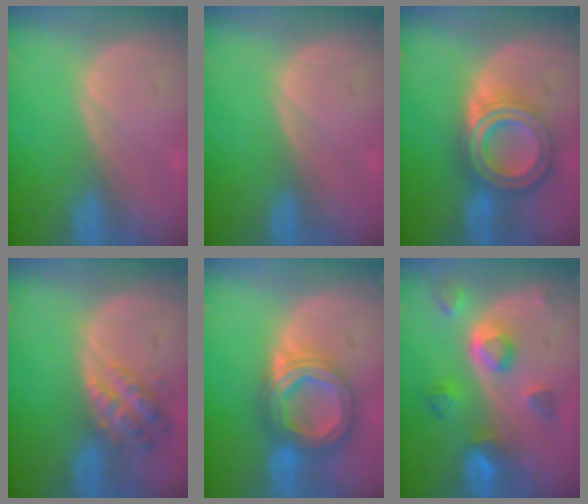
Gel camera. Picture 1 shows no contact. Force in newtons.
{"total": 0.0}
{"total": 8.2, "press": 8.2, "slide": 0.6}
{"total": 6.0, "press": 5.5, "slide": 2.4}
{"total": 8.4, "press": 8.4, "slide": 0.8}
{"total": 7.7, "press": 6.9, "slide": 3.4}